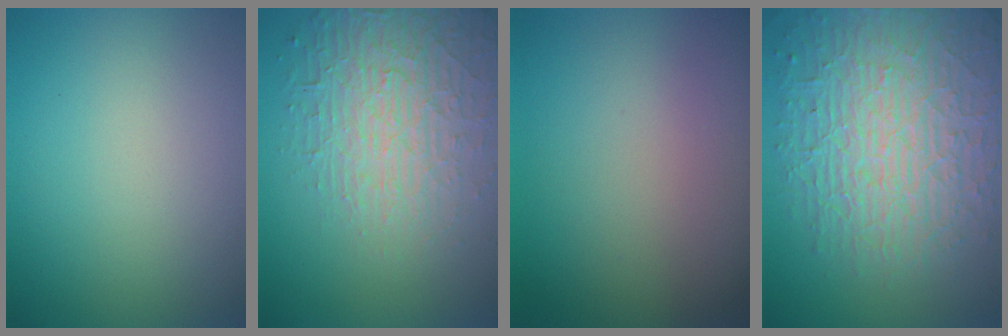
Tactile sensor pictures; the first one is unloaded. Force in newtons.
{"total": 5.9, "press": 4.7, "slide": 3.5}
{"total": 0.0}
{"total": 10.5, "press": 6.9, "slide": 7.9}